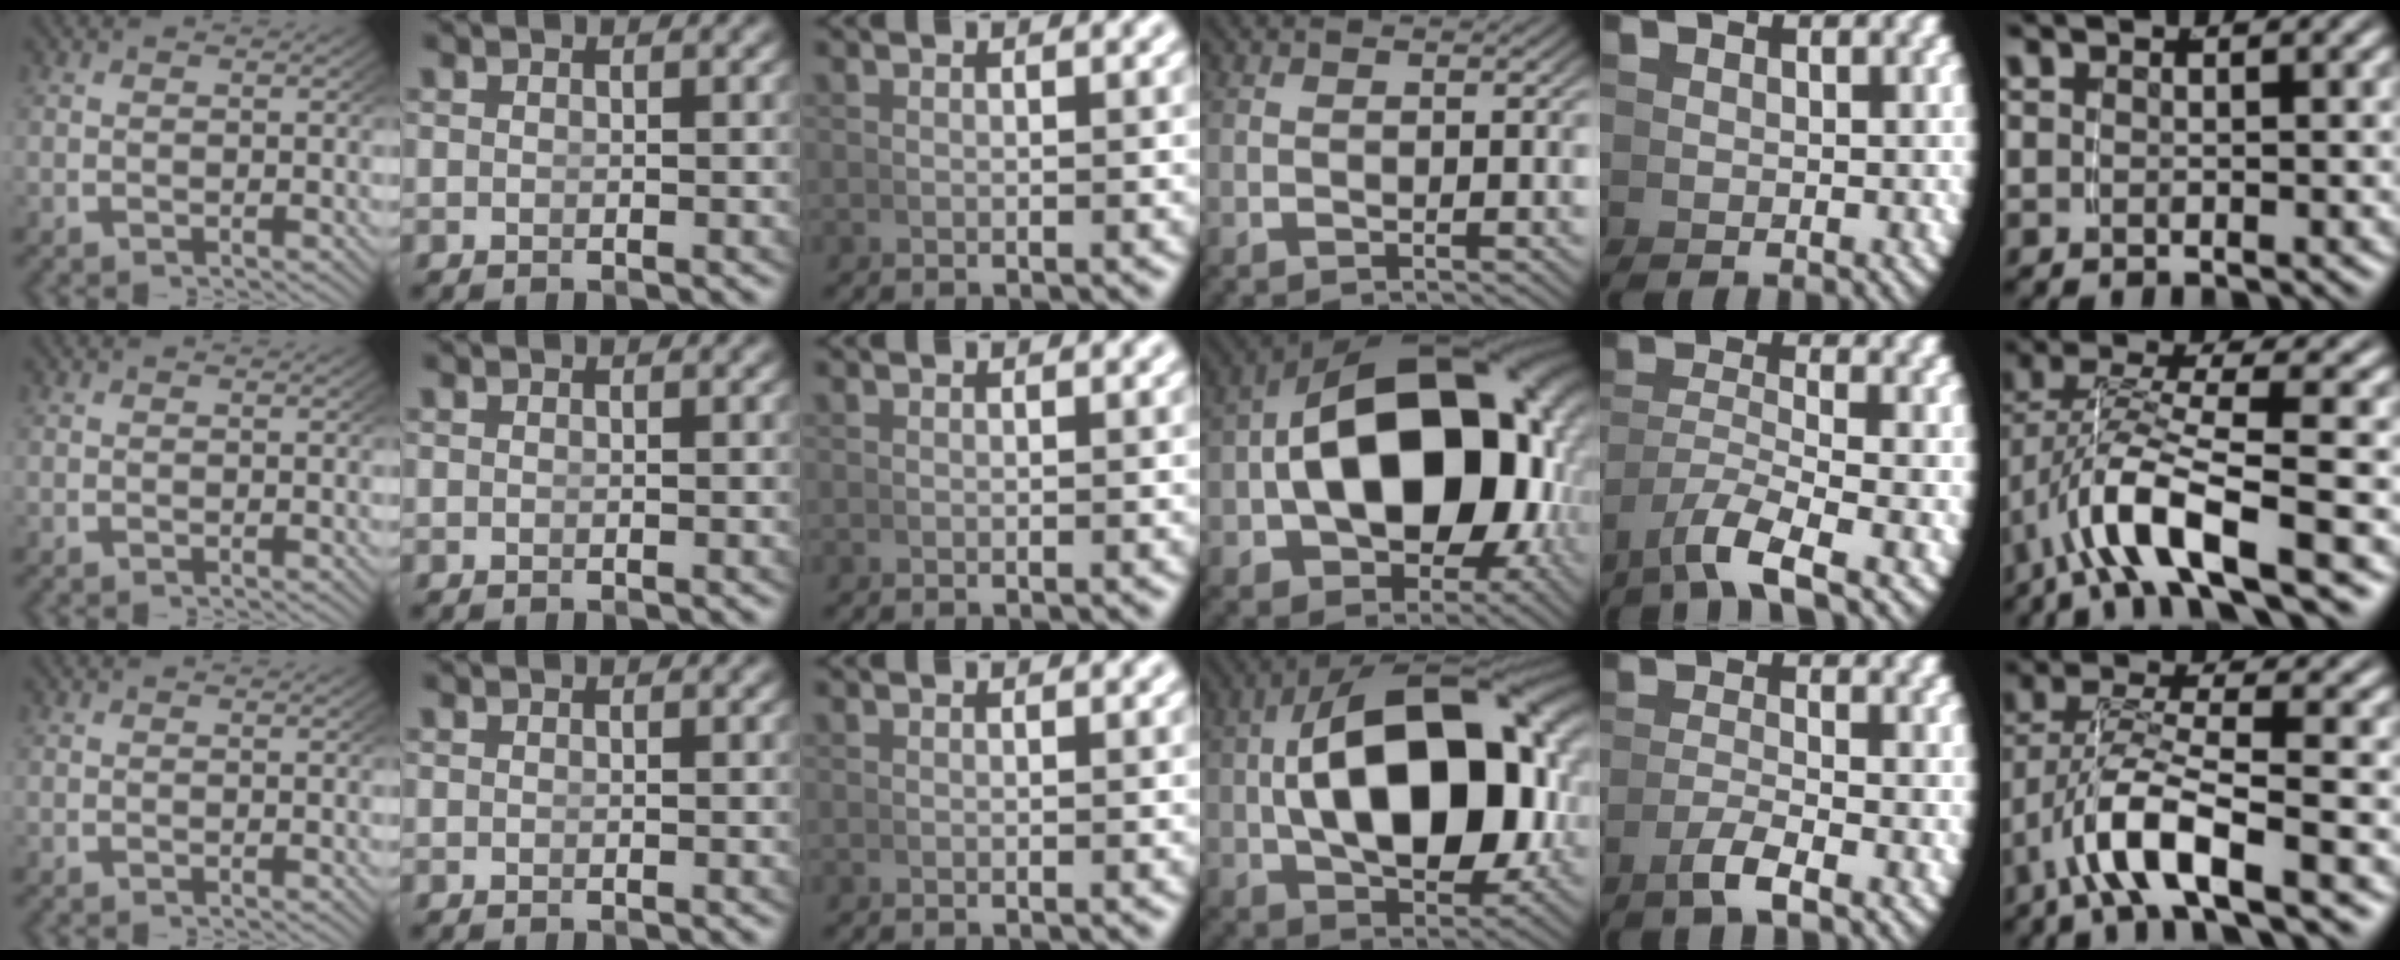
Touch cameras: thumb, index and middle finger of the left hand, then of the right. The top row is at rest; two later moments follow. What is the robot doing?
{"motion": "lift_and_place", "object": "bowl"}